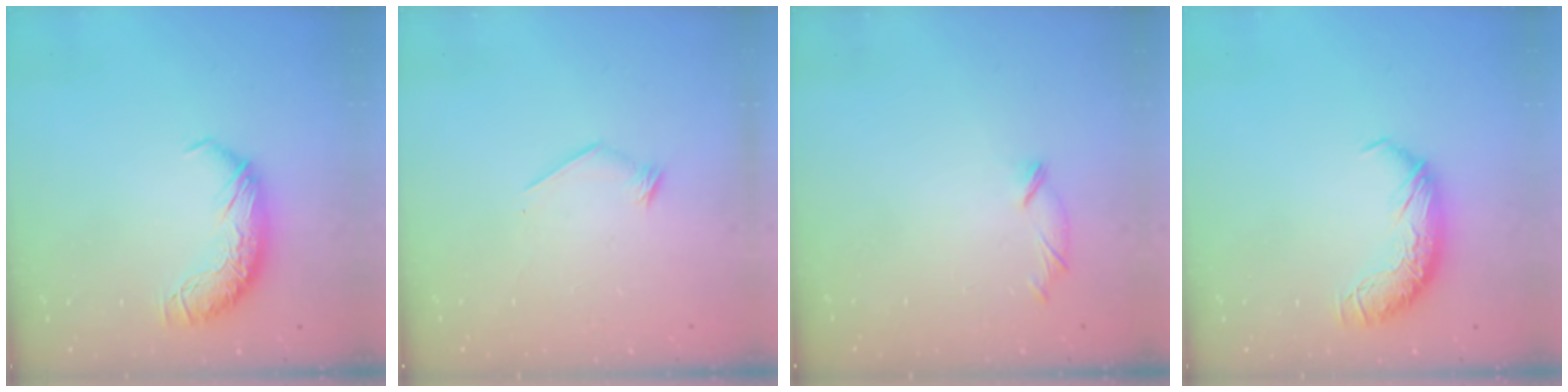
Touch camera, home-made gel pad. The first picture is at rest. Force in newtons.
{"total": 7.0, "press": 6.9, "slide": 0.7}
{"total": 5.4, "press": 5.3, "slide": 1.1}
{"total": 0.0}